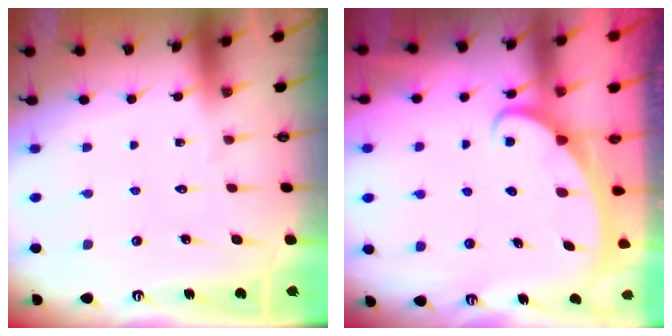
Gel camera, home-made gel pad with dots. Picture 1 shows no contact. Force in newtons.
{"total": 2.6, "press": 2.5, "slide": 0.3}